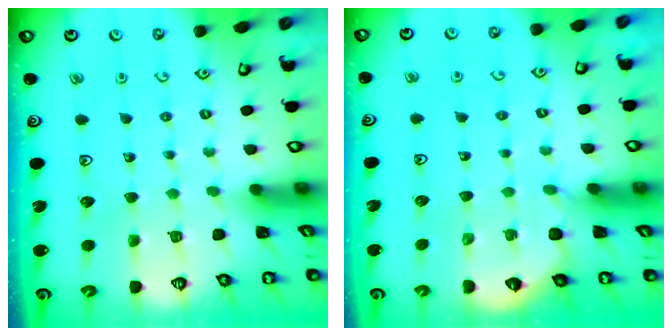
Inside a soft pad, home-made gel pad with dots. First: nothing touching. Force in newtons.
{"total": 4.5, "press": 4.5, "slide": 0.3}